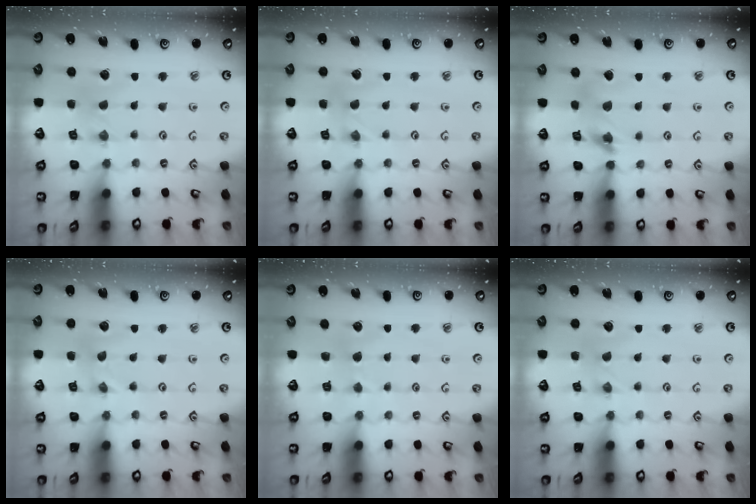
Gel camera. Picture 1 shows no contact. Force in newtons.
{"total": 1.6, "press": 1.5, "slide": 0.3}
{"total": 9.1, "press": 9.1, "slide": 0.8}
{"total": 0.0}
{"total": 3.4, "press": 3.4, "slide": 0.4}
{"total": 0.5, "press": 0.5, "slide": 0.1}